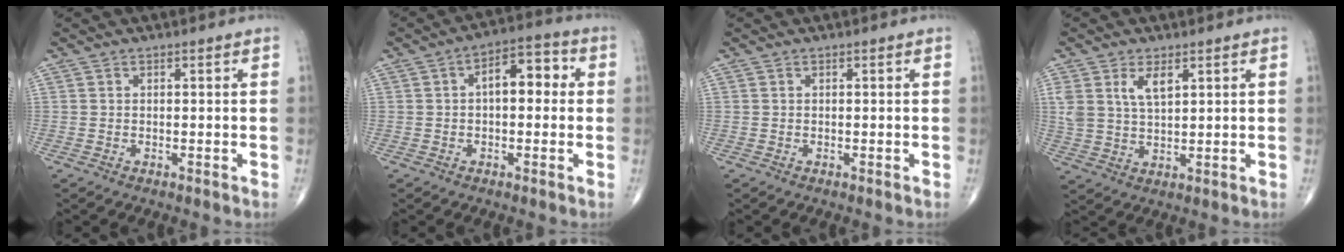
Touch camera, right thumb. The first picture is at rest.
{"total": 8.0, "force": [0.8, 4.3, 6.7], "torque": [-0.073, 0.029, 0.002]}
{"total": 0.0}
{"total": 5.7, "force": [2.7, 2.7, 4.3], "torque": [-0.081, -0.010, 0.059]}